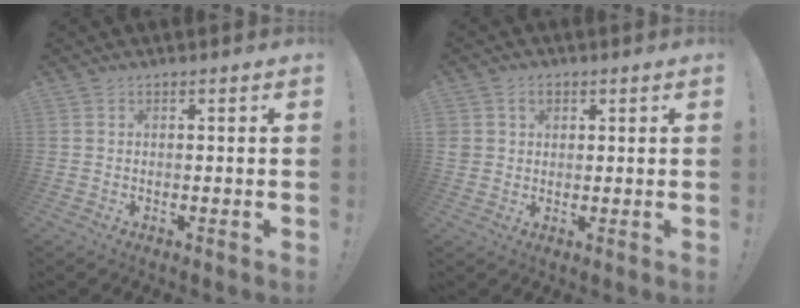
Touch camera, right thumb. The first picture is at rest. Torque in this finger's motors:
{"motor_torque": [0.17, 1.08, 0.18, -0.08, 0.18]}